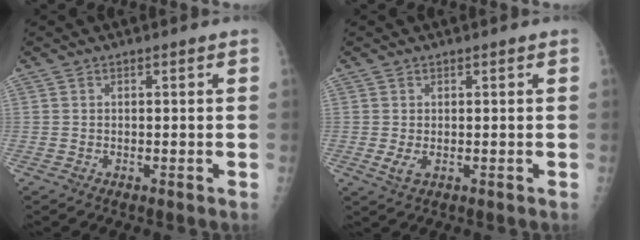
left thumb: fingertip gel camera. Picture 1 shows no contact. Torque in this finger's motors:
{"motor_torque": [0.02, 0.01, 0.27, -0.20, 0.02]}